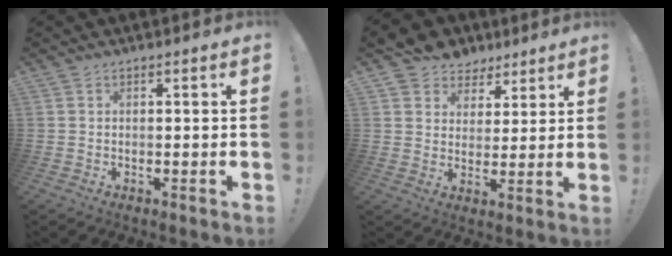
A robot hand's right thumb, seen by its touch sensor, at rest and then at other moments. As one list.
[{"total": 7.3, "force": [4.5, 5.6, 0.9], "torque": [-0.014, -0.033, 0.093]}]